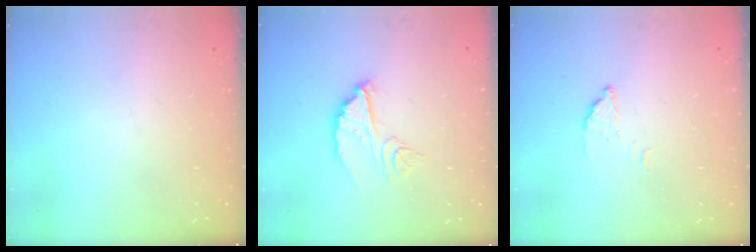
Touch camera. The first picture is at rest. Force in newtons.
{"total": 9.8, "press": 9.8, "slide": 0.8}
{"total": 2.2, "press": 2.2, "slide": 0.2}